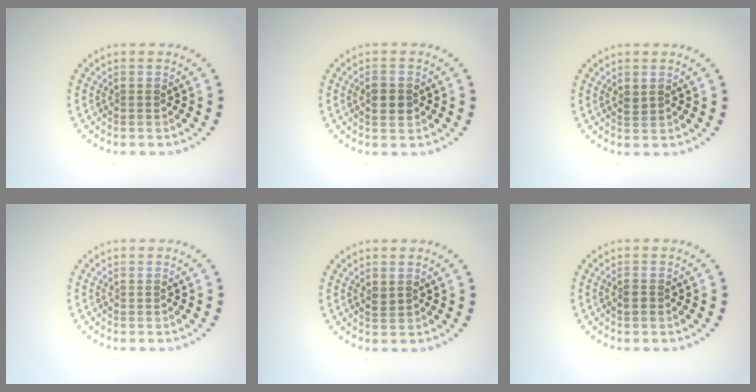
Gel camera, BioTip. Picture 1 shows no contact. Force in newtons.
{"total": 2.3, "press": 2.3, "slide": 0.0}
{"total": 0.8, "press": 0.8, "slide": 0.3}
{"total": 0.0}
{"total": 0.8, "press": 0.8, "slide": 0.3}
{"total": 0.9, "press": 0.8, "slide": 0.3}